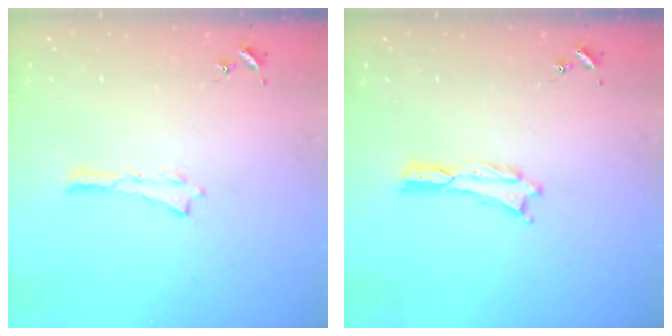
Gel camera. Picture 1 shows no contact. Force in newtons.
{"total": 0.0}